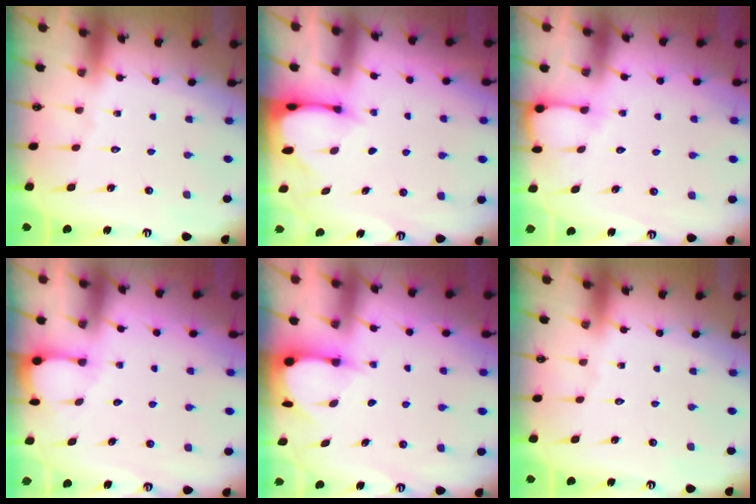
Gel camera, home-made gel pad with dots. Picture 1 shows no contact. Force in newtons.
{"total": 2.5, "press": 2.5, "slide": 0.3}
{"total": 3.3, "press": 3.3, "slide": 0.4}
{"total": 2.0, "press": 2.0, "slide": 0.3}
{"total": 3.4, "press": 3.4, "slide": 0.3}
{"total": 0.0}